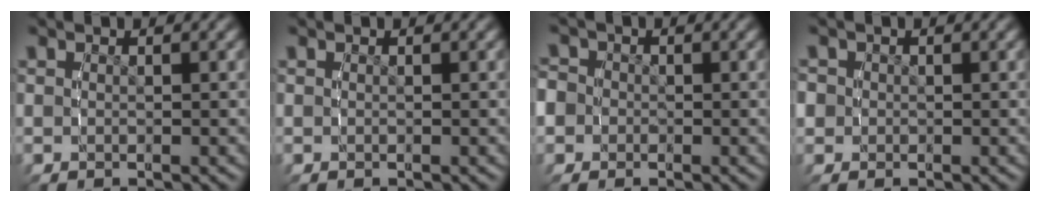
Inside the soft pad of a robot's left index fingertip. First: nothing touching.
{"total": 0.0}
{"total": 5.4, "force": [-0.5, 5.1, 1.6], "torque": [-0.058, -0.008, -0.018]}
{"total": 2.5, "force": [-0.2, 2.4, 0.6], "torque": [-0.029, -0.008, -0.001]}